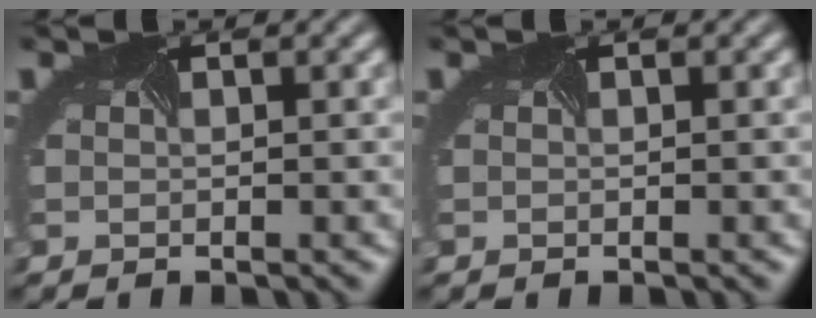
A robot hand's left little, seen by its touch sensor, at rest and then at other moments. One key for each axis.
{"total": 0.0}